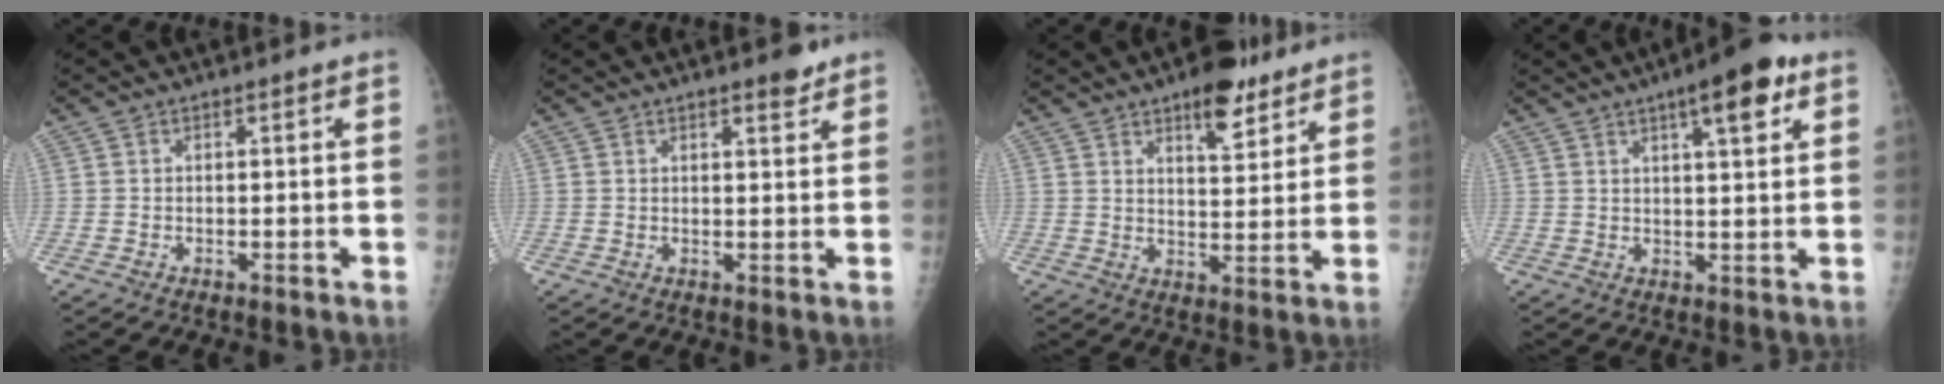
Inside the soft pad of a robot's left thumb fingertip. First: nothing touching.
{"total": 3.3, "force": [2.3, 0.9, 2.2], "torque": [-0.024, -0.012, 0.029]}
{"total": 9.3, "force": [6.0, 3.7, 6.1], "torque": [-0.067, -0.033, 0.087]}
{"total": 9.7, "force": [5.0, 2.6, 7.9], "torque": [-0.099, -0.011, 0.066]}